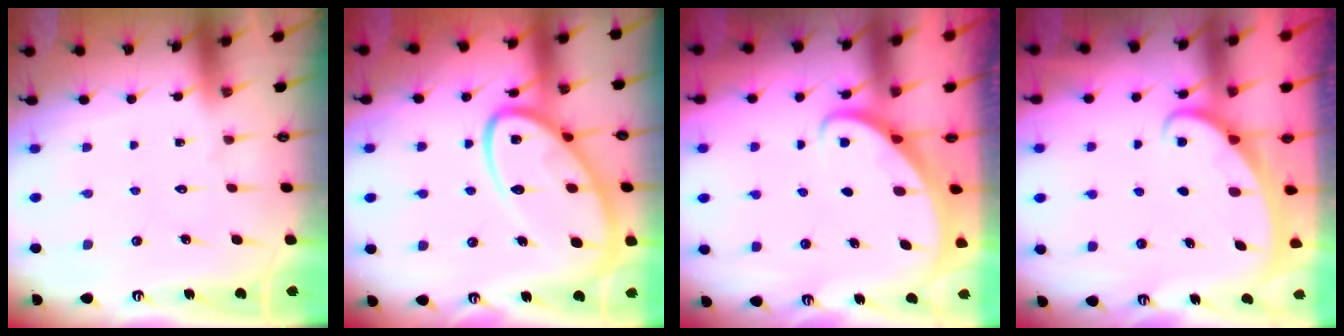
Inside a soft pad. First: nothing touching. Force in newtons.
{"total": 17.5, "press": 17.4, "slide": 1.8}
{"total": 2.8, "press": 2.8, "slide": 0.2}
{"total": 2.1, "press": 2.1, "slide": 0.2}